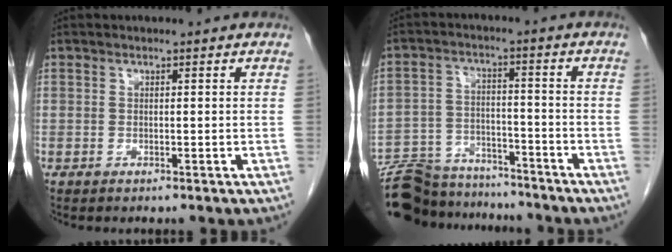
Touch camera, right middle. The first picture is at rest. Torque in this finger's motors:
{"motor_torque": [0.86, -0.70, 0.48, 0.08]}